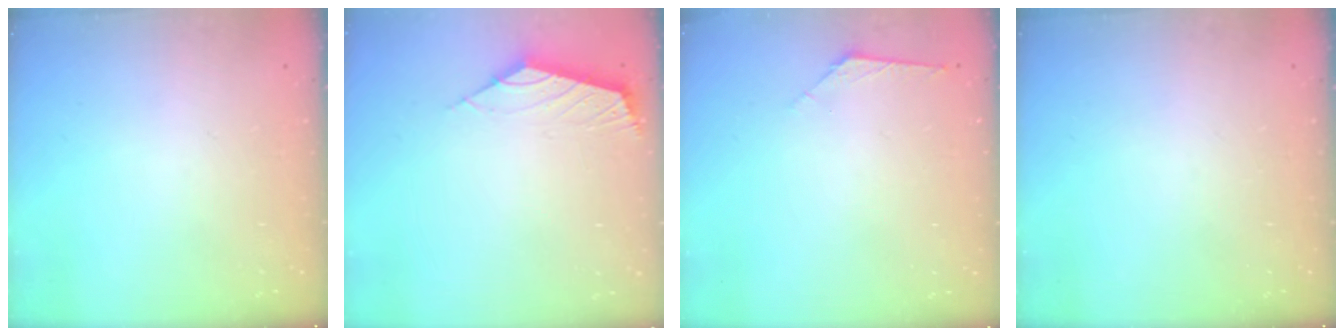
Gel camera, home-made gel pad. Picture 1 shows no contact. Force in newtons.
{"total": 2.6, "press": 2.5, "slide": 0.6}
{"total": 1.9, "press": 1.8, "slide": 0.5}
{"total": 0.0}